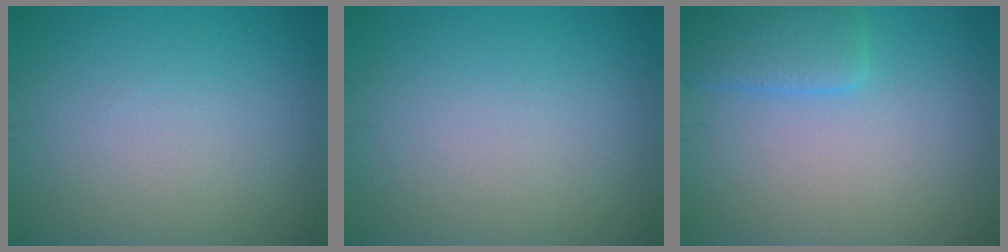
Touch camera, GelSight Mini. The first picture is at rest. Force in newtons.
{"total": 0.0}
{"total": 3.0, "press": 3.0, "slide": 0.2}